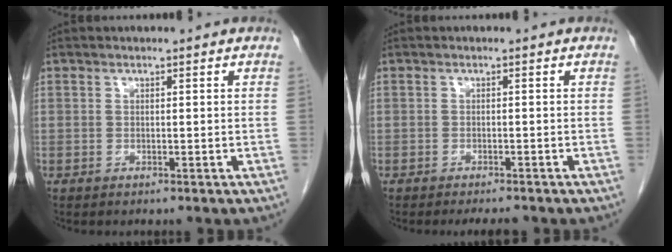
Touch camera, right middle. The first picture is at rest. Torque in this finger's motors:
{"motor_torque": [0.16, -0.08, 0.00, 0.00]}